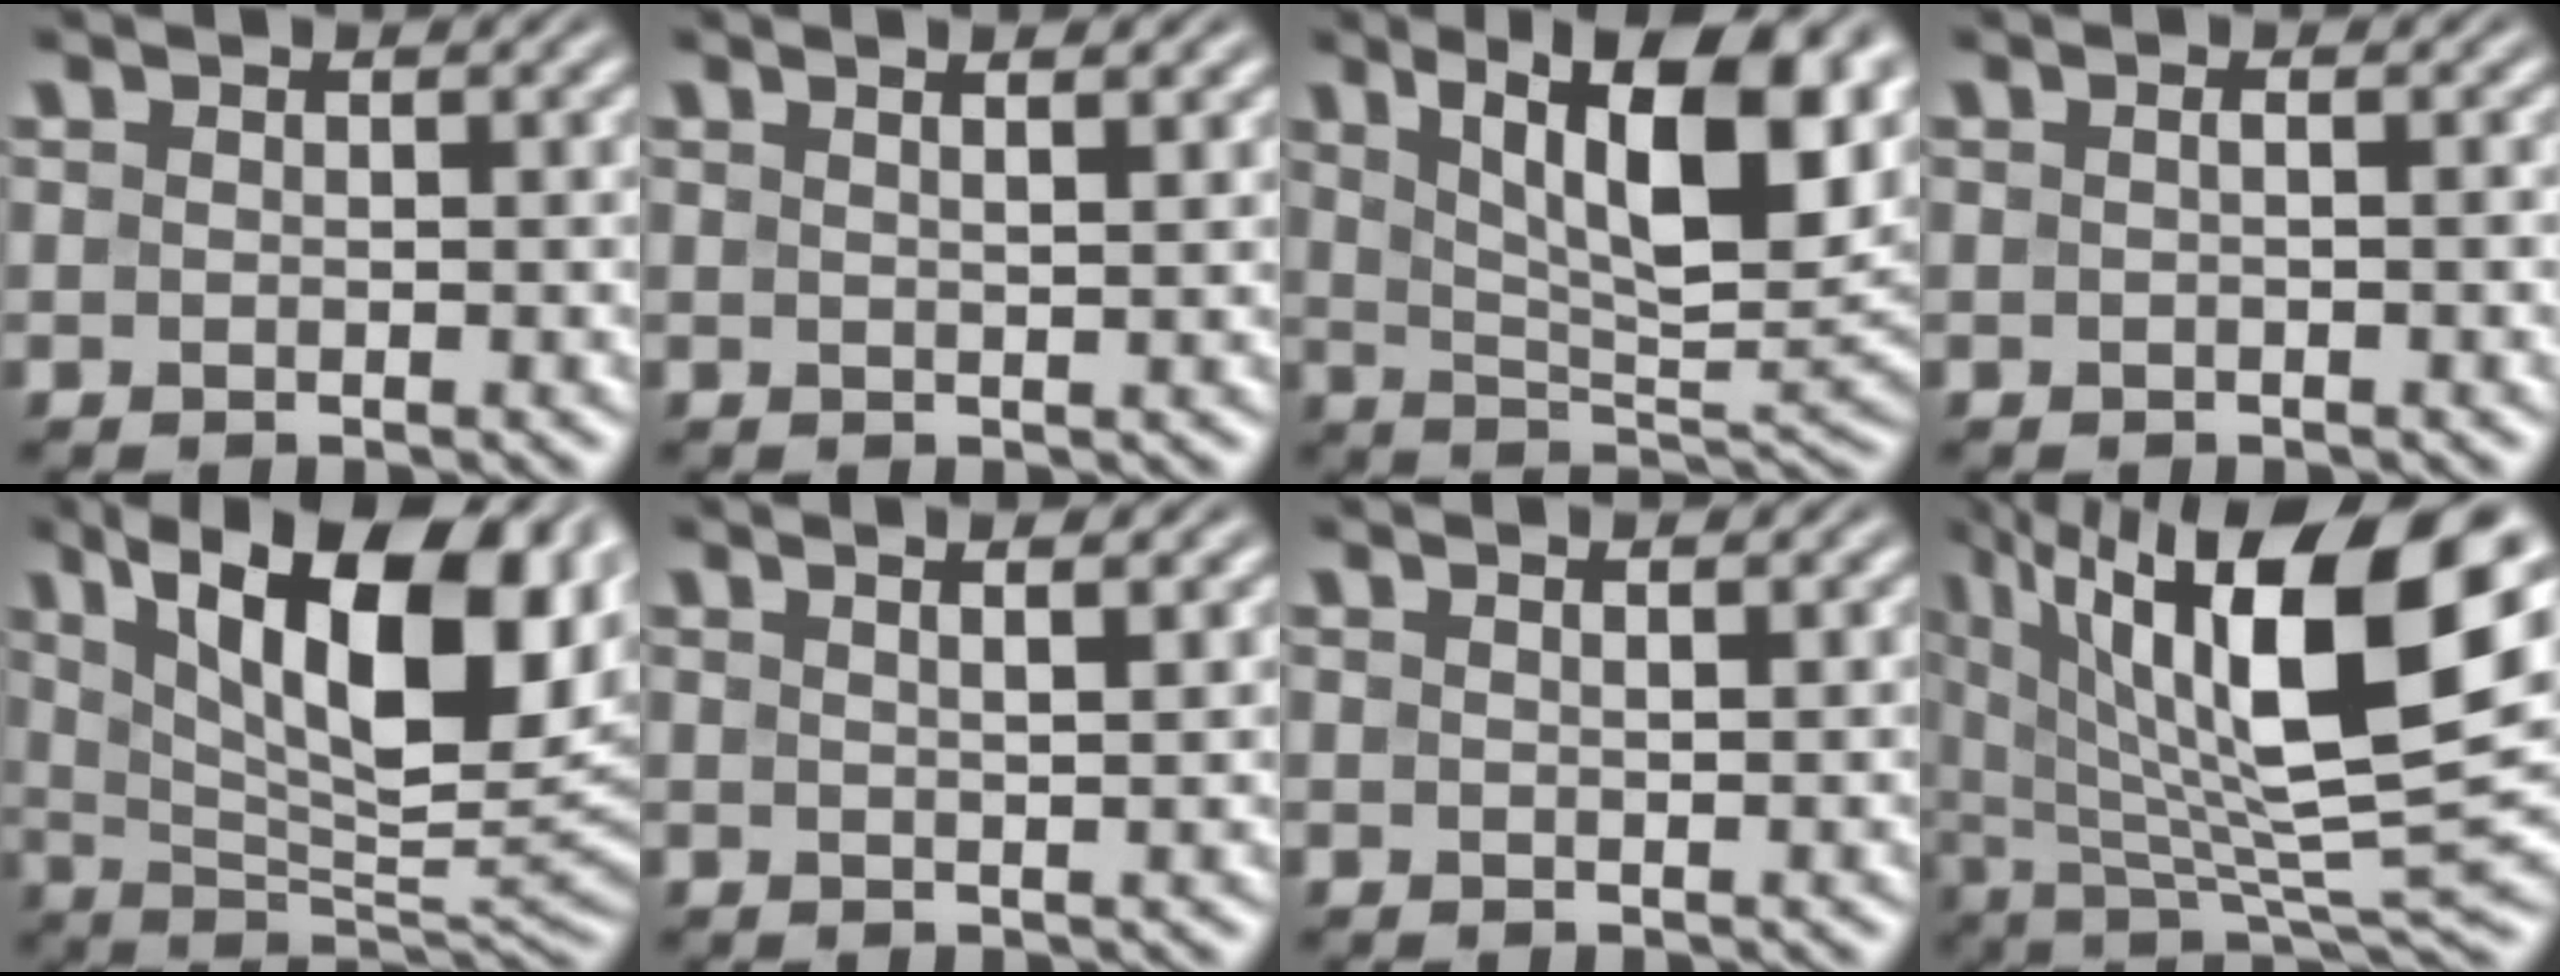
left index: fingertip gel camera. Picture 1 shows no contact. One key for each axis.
{"total": 3.7, "fx": 2.1, "fy": 1.5, "fz": 2.6, "tx": -0.005, "ty": 0.017, "tz": -0.004}
{"total": 13.4, "fx": 5.4, "fy": 4.6, "fz": 11.4, "tx": -0.161, "ty": 0.008, "tz": 0.088}
{"total": 0.9, "fx": 0.0, "fy": 0.2, "fz": 0.9, "tx": -0.014, "ty": 0.000, "tz": -0.004}
{"total": 16.1, "fx": 6.0, "fy": 6.5, "fz": 13.4, "tx": -0.216, "ty": 0.008, "tz": 0.103}
{"total": 4.3, "fx": 2.6, "fy": 1.6, "fz": 3.1, "tx": -0.012, "ty": 0.024, "tz": 0.000}
{"total": 2.3, "fx": 1.4, "fy": 0.9, "fz": 1.7, "tx": -0.003, "ty": 0.003, "tz": -0.006}
{"total": 16.9, "fx": 6.6, "fy": 5.2, "fz": 14.7, "tx": -0.267, "ty": 0.013, "tz": 0.119}